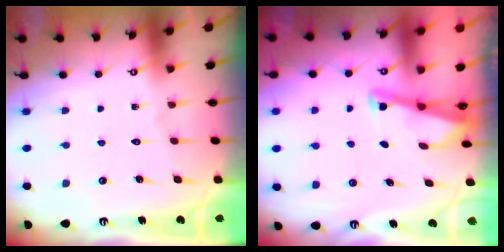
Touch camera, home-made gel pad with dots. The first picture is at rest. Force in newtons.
{"total": 2.9, "press": 2.9, "slide": 0.4}